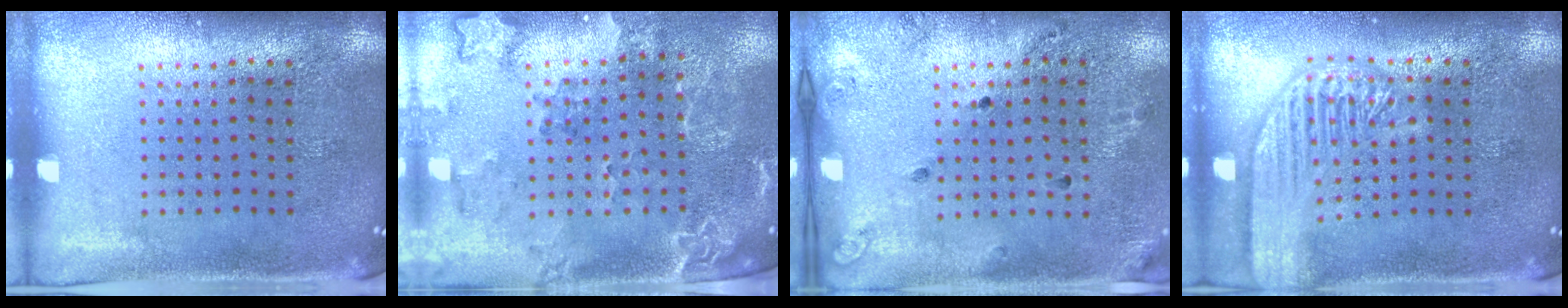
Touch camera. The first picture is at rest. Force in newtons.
{"total": 2.0, "press": 1.9, "slide": 0.7}
{"total": 1.6, "press": 1.2, "slide": 1.1}
{"total": 2.8, "press": 2.8, "slide": 0.3}